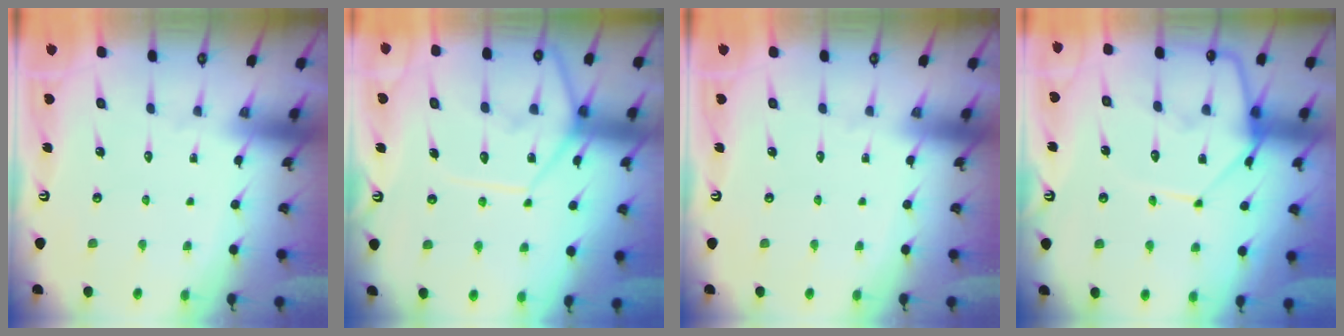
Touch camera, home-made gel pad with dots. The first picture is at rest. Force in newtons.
{"total": 12.6, "press": 12.5, "slide": 1.7}
{"total": 0.0}
{"total": 11.2, "press": 11.1, "slide": 1.0}